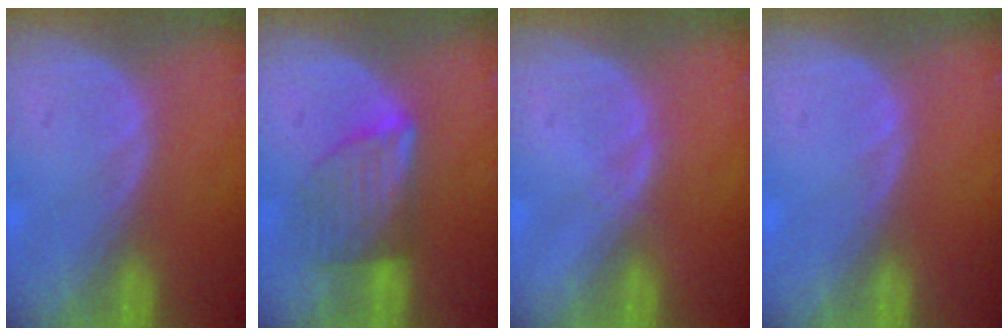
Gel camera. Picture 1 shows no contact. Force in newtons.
{"total": 6.0, "press": 6.0, "slide": 0.7}
{"total": 0.6, "press": 0.6, "slide": 0.1}
{"total": 0.7, "press": 0.1, "slide": 0.7}